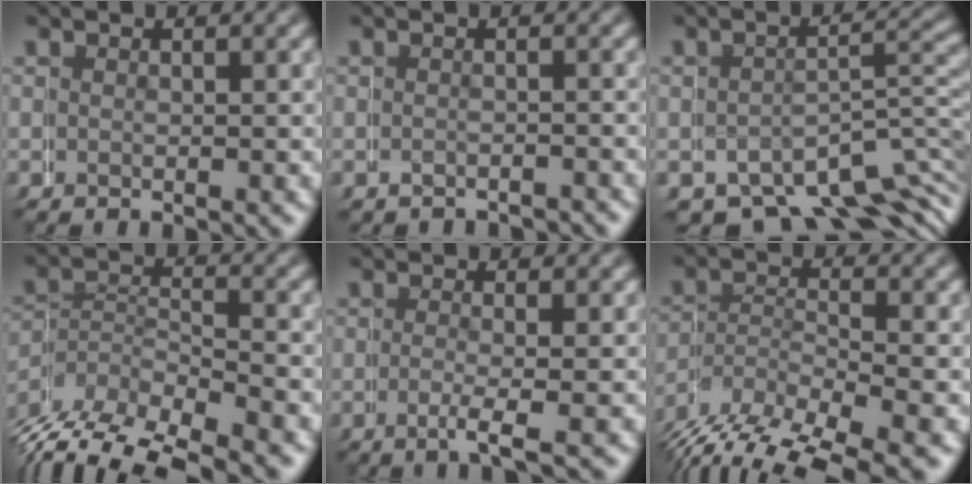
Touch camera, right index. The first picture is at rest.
{"total": 1.8, "force": [-1.0, -0.1, -1.5], "torque": [0.024, 0.002, -0.016]}
{"total": 7.5, "force": [-5.0, 4.1, 3.7], "torque": [-0.036, -0.022, -0.065]}
{"total": 5.9, "force": [-4.1, 3.7, 2.2], "torque": [-0.054, -0.018, -0.061]}
{"total": 1.2, "force": [-0.3, -0.7, 0.9], "torque": [-0.010, 0.000, -0.003]}
{"total": 6.4, "force": [-3.1, 4.4, 3.4], "torque": [-0.069, -0.020, -0.044]}